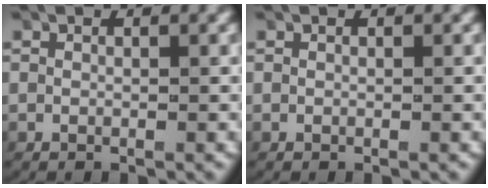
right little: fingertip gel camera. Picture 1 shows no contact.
{"total": 0.0}